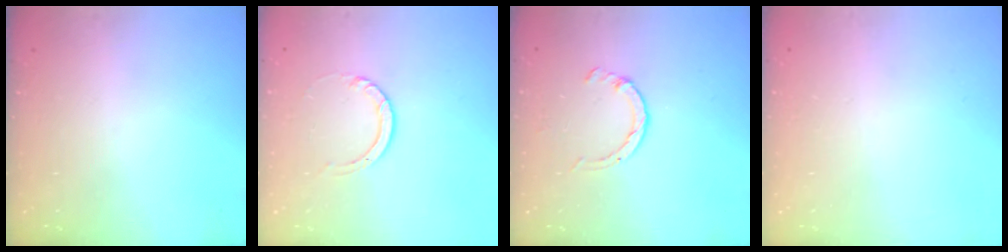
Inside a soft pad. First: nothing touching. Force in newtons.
{"total": 3.0, "press": 3.0, "slide": 0.3}
{"total": 2.6, "press": 2.6, "slide": 0.4}
{"total": 2.6, "press": 2.6, "slide": 0.2}